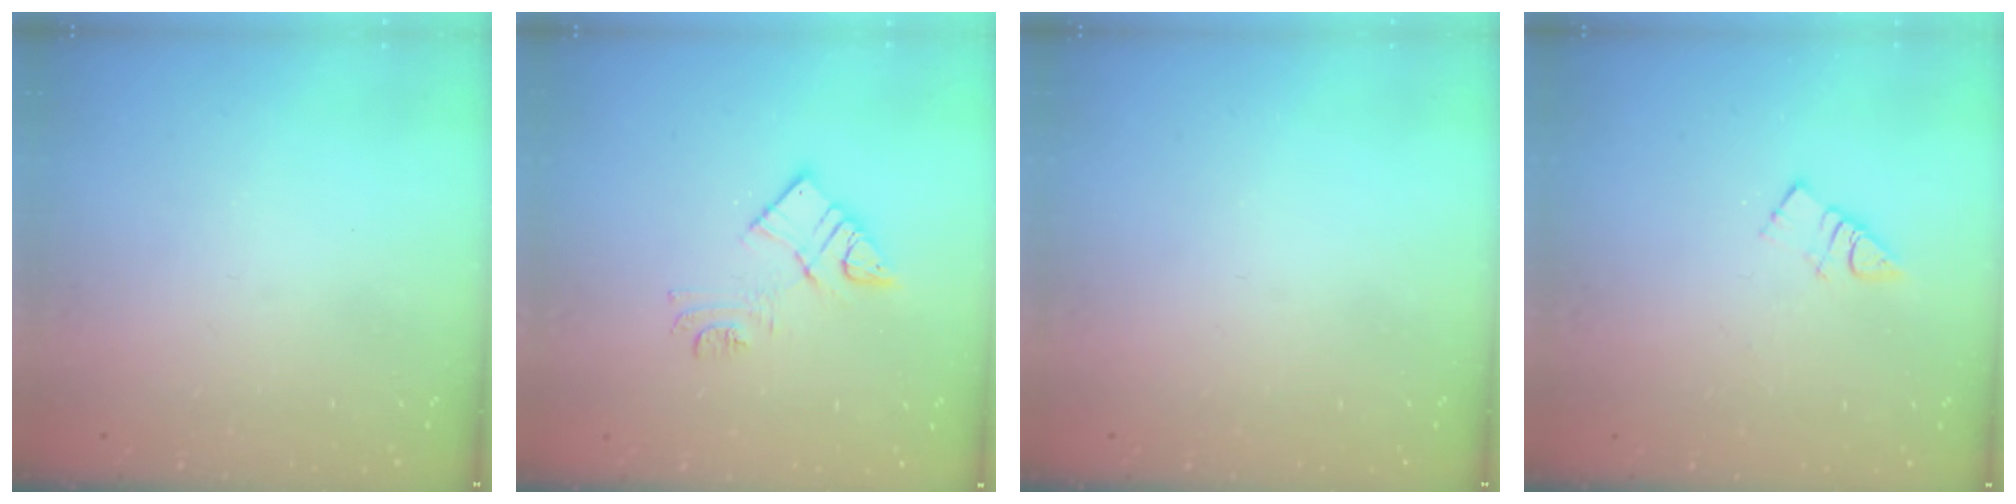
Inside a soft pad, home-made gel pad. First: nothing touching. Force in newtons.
{"total": 10.5, "press": 10.5, "slide": 0.7}
{"total": 0.0}
{"total": 3.9, "press": 3.9, "slide": 0.3}